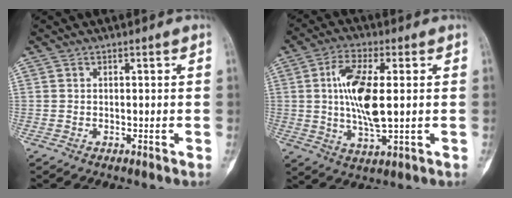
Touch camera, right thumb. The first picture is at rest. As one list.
[{"total": 11.6, "force": [1.0, 4.3, 10.7], "torque": [-0.211, -0.008, 0.018]}]